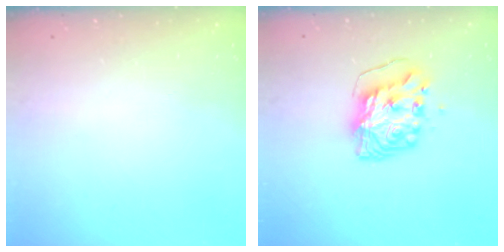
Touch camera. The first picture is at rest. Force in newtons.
{"total": 8.3, "press": 8.3, "slide": 0.9}